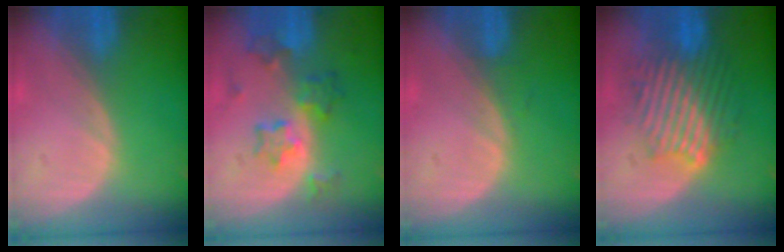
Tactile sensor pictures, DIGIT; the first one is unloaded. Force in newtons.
{"total": 7.2, "press": 6.4, "slide": 3.4}
{"total": 0.6, "press": 0.6, "slide": 0.2}
{"total": 9.1, "press": 9.1, "slide": 0.6}